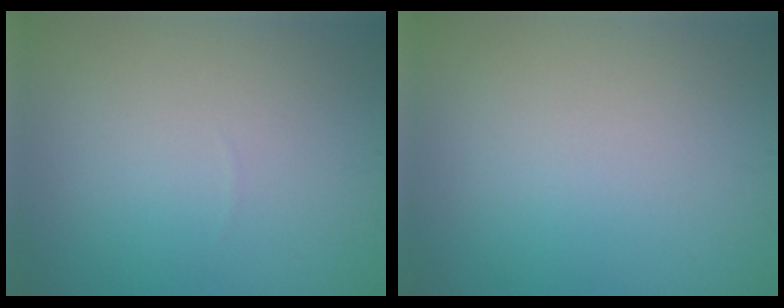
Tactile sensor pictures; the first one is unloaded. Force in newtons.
{"total": 0.0}